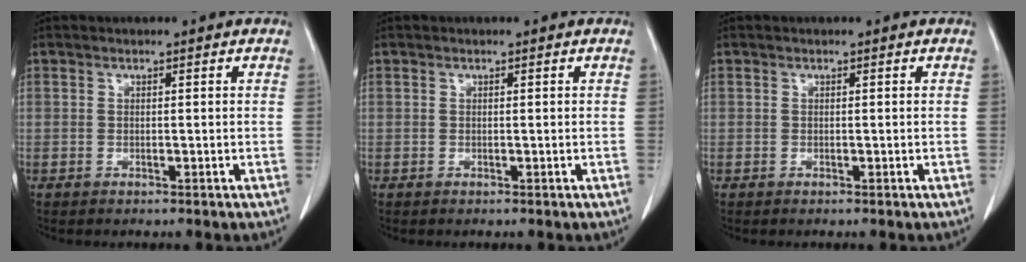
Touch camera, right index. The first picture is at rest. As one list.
[{"total": 0.0}, {"total": 0.0}]